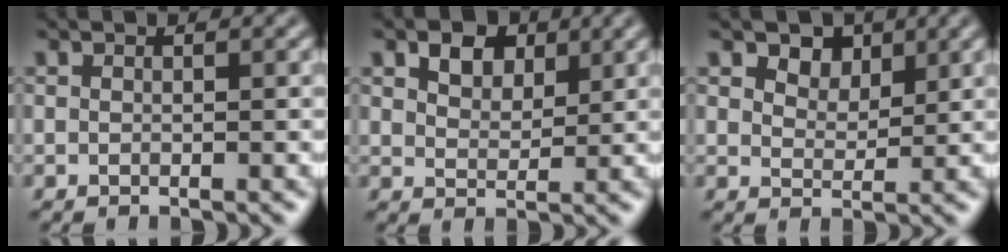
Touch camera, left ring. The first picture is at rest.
{"total": 3.2, "force": [1.9, 1.9, 1.7], "torque": [-0.031, -0.001, 0.030]}
{"total": 2.8, "force": [1.9, 1.6, 1.2], "torque": [-0.029, -0.011, 0.034]}